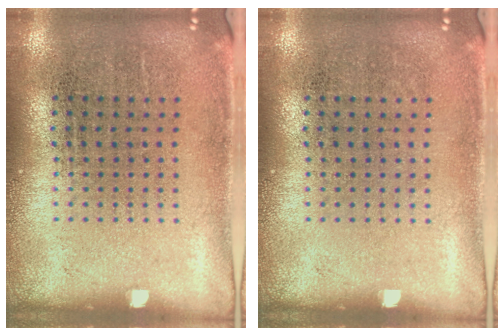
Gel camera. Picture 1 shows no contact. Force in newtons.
{"total": 0.0}